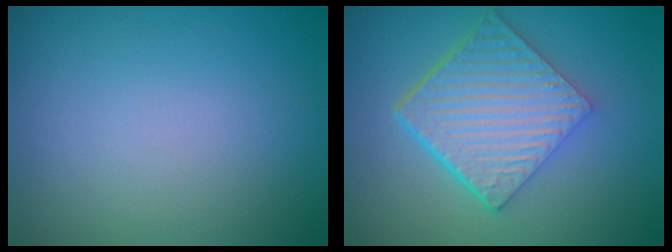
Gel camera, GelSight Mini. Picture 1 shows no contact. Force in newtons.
{"total": 7.0, "press": 4.7, "slide": 5.2}